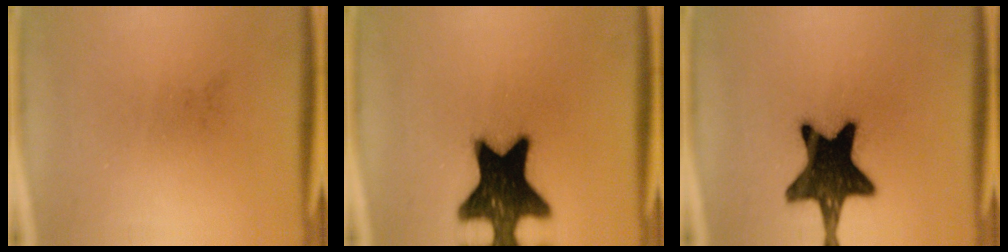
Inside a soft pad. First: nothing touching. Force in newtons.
{"total": 19.6}
{"total": 18.1}